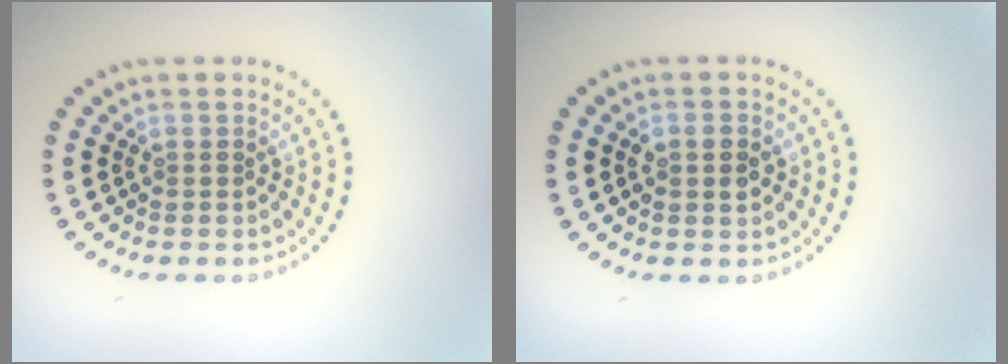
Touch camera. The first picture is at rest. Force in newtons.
{"total": 1.8, "press": 1.8, "slide": 0.1}